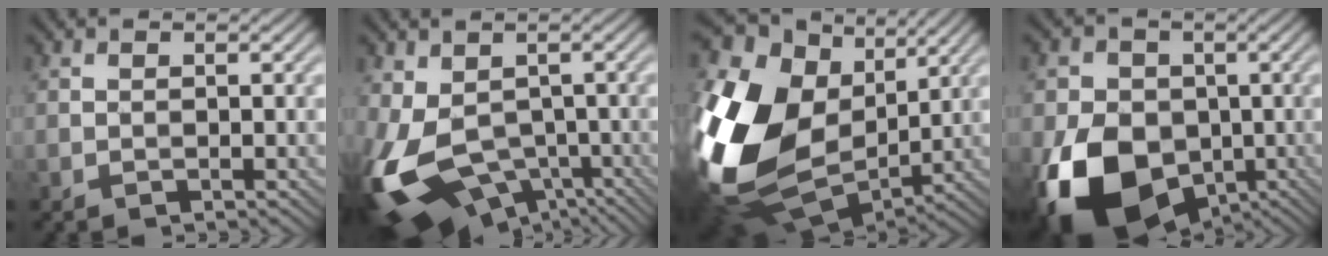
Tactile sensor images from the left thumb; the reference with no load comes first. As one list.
[{"total": 14.9, "force": [-3.5, 9.9, 10.6], "torque": [-0.271, -0.044, -0.041]}, {"total": 20.7, "force": [1.6, 15.5, 13.6], "torque": [-0.332, -0.010, 0.062]}, {"total": 16.8, "force": [-5.1, 12.6, 10.0], "torque": [-0.216, -0.030, -0.088]}]